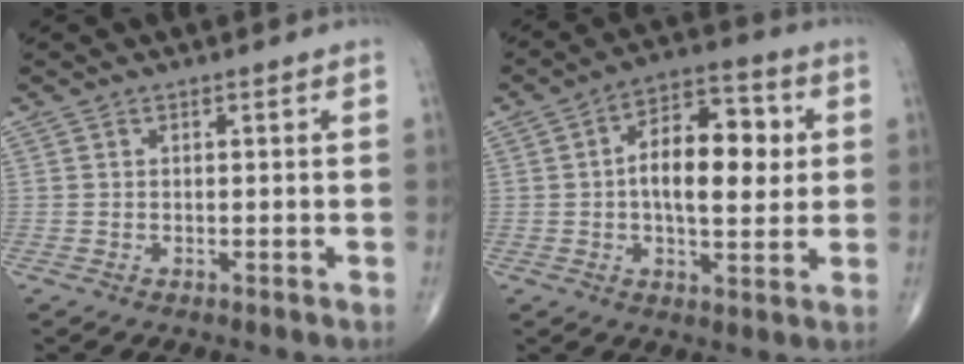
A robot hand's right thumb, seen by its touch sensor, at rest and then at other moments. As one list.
[{"total": 14.1, "force": [1.4, 7.2, 12.1], "torque": [-0.166, 0.017, 0.015]}]